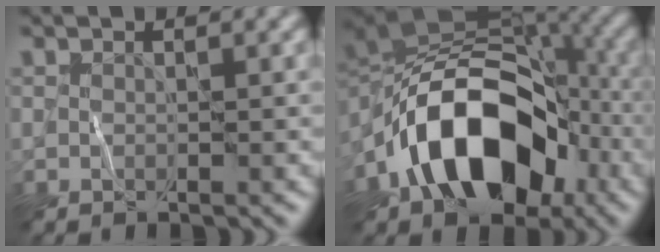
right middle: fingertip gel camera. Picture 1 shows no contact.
{"total": 13.4, "force": [-5.3, 8.2, 9.2], "torque": [-0.142, 0.008, -0.108]}